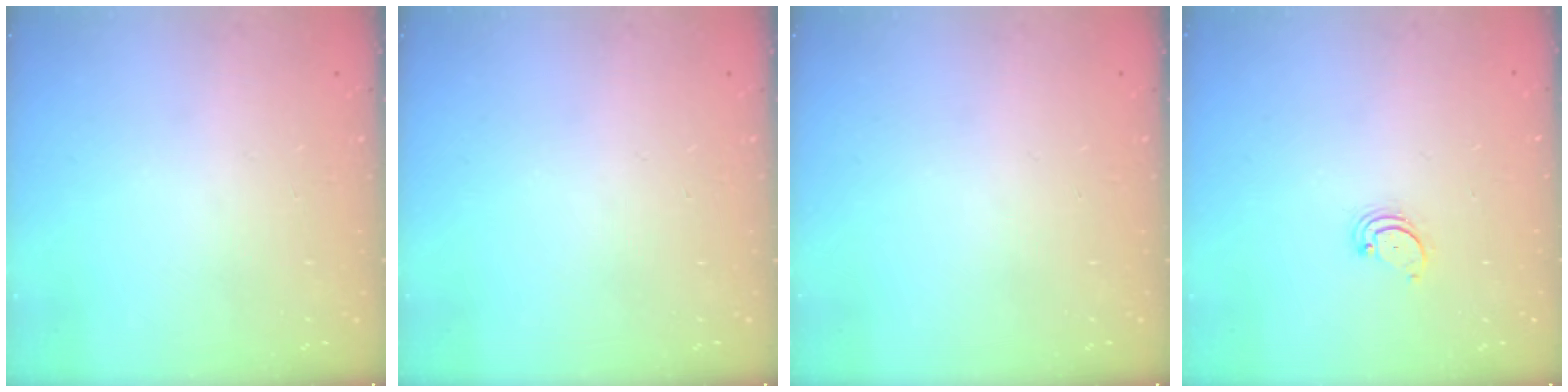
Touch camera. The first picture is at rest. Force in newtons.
{"total": 0.0}
{"total": 0.0}
{"total": 2.6, "press": 2.5, "slide": 0.3}